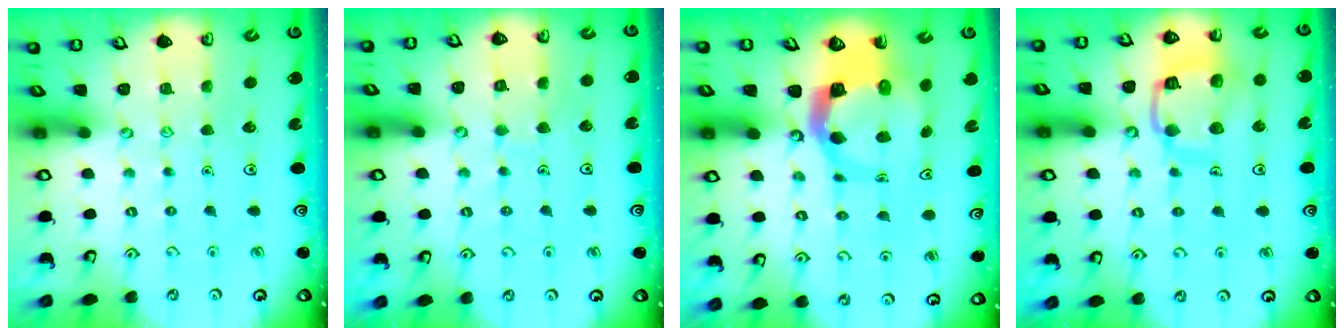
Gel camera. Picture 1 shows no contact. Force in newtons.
{"total": 5.8, "press": 5.8, "slide": 0.4}
{"total": 7.3, "press": 7.3, "slide": 0.9}
{"total": 13.2, "press": 13.1, "slide": 1.5}